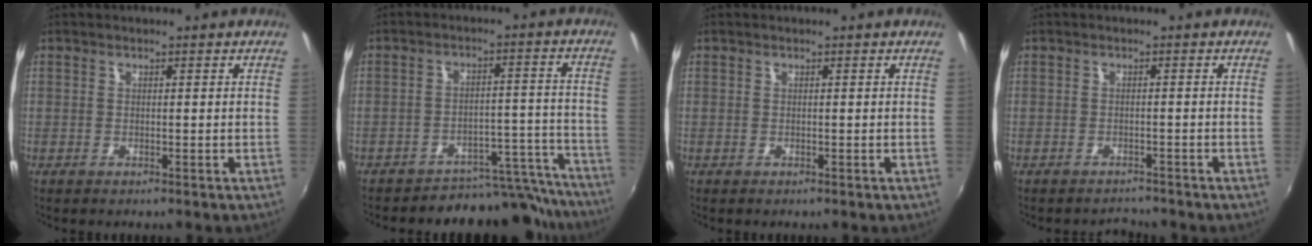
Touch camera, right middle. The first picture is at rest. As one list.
[{"total": 14.1, "force": [-13.5, 4.1, 1.3], "torque": [0.008, 0.058, -0.170]}, {"total": 0.0}, {"total": 2.2, "force": [-2.1, 0.6, -0.2], "torque": [0.002, 0.002, -0.032]}]